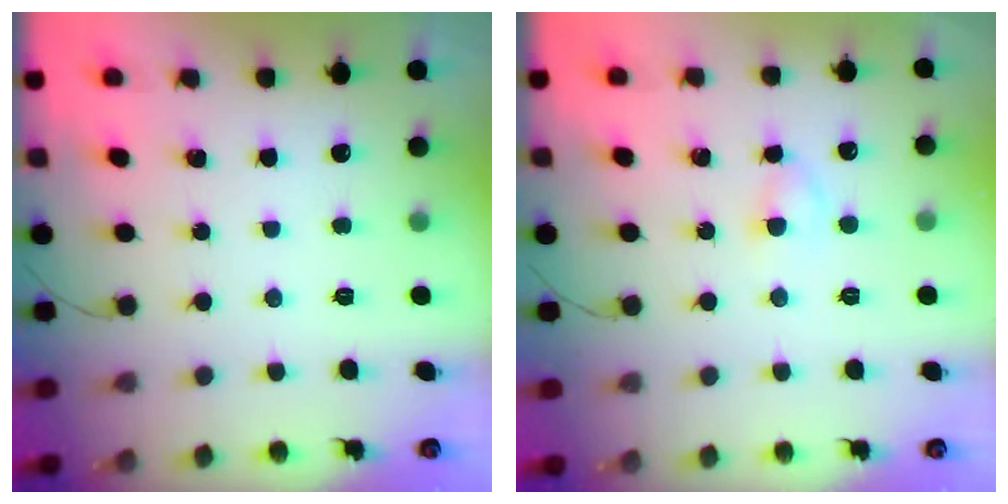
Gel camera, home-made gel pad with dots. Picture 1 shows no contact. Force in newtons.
{"total": 2.8, "press": 2.5, "slide": 1.2}